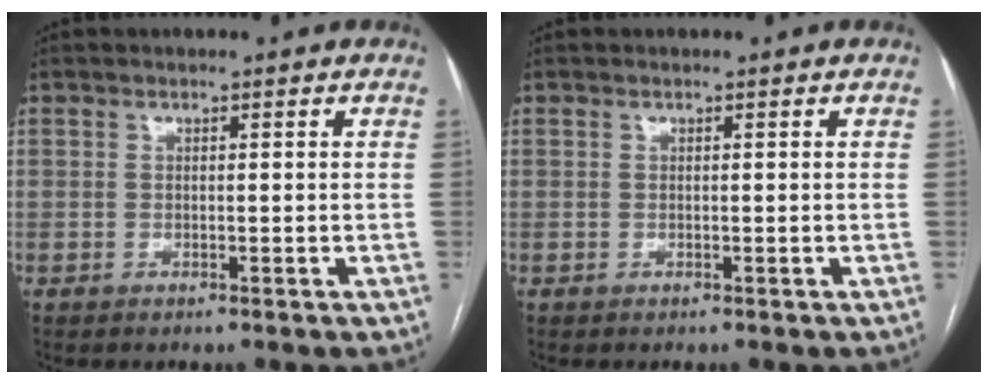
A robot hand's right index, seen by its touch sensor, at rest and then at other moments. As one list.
[{"total": 0.0}]